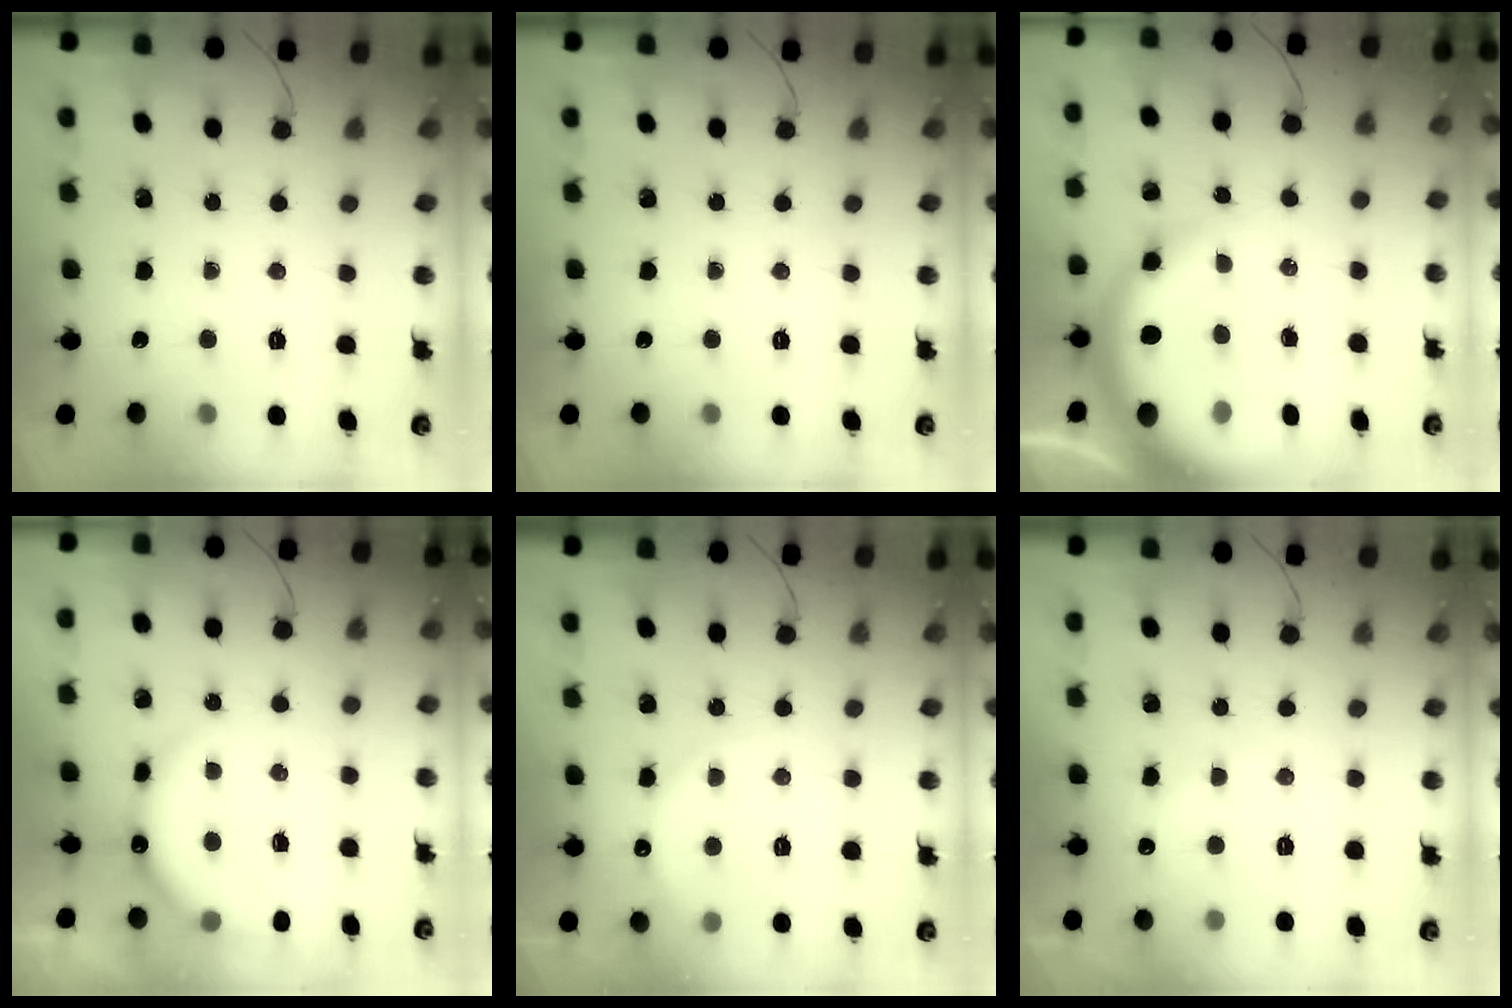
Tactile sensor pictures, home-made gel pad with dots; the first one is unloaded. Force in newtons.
{"total": 0.0}
{"total": 14.2, "press": 13.9, "slide": 3.0}
{"total": 9.0, "press": 9.0, "slide": 0.9}
{"total": 7.6, "press": 7.5, "slide": 1.4}
{"total": 5.8, "press": 5.7, "slide": 1.0}